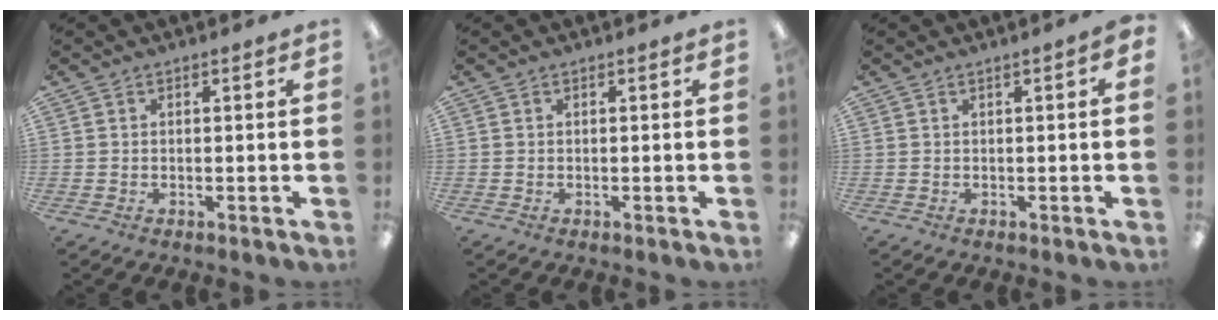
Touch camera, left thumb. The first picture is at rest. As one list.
[{"total": 0.0}, {"total": 0.8, "force": [0.0, 0.1, 0.8], "torque": [-0.012, 0.000, 0.001]}]